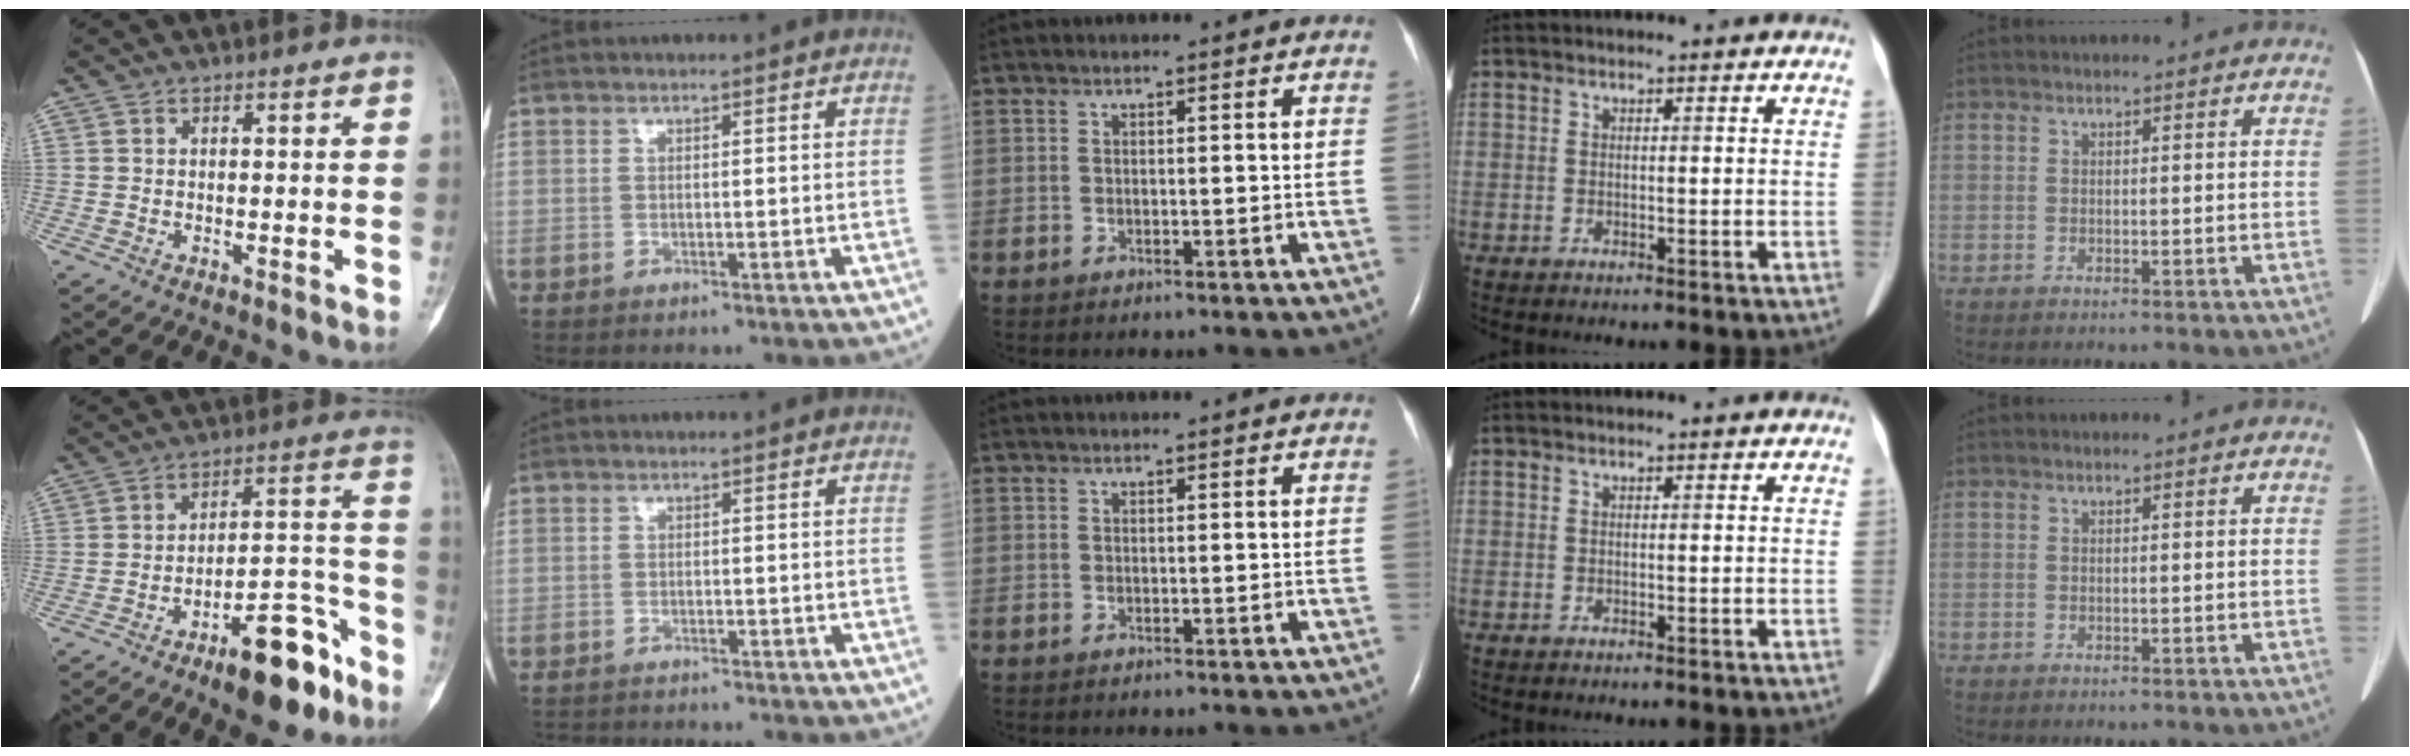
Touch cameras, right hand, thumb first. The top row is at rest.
{"thumb": {"total": 15.1, "force": [-9.6, 5.5, 10.4], "torque": [-0.121, 0.087, -0.148]}, "index": {"total": 3.1, "force": [-2.9, 1.1, 0.3], "torque": [-0.004, -0.005, -0.045]}}